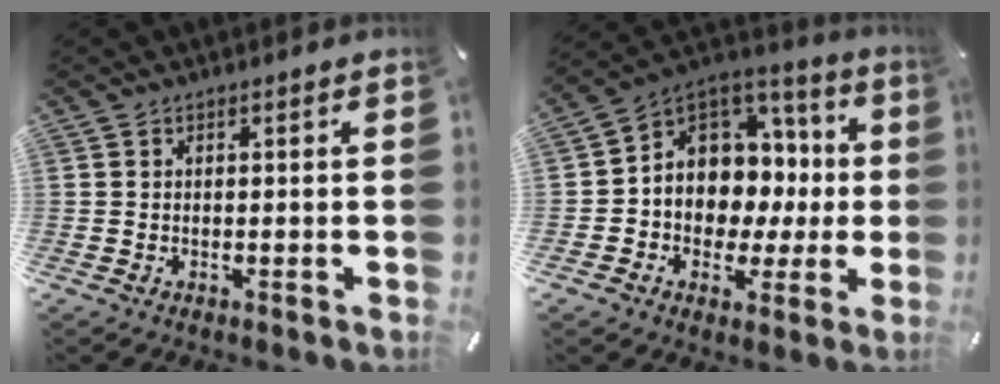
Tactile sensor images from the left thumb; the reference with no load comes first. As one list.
[{"total": 9.9, "force": [1.1, 9.3, 3.3], "torque": [-0.051, -0.033, 0.030]}]